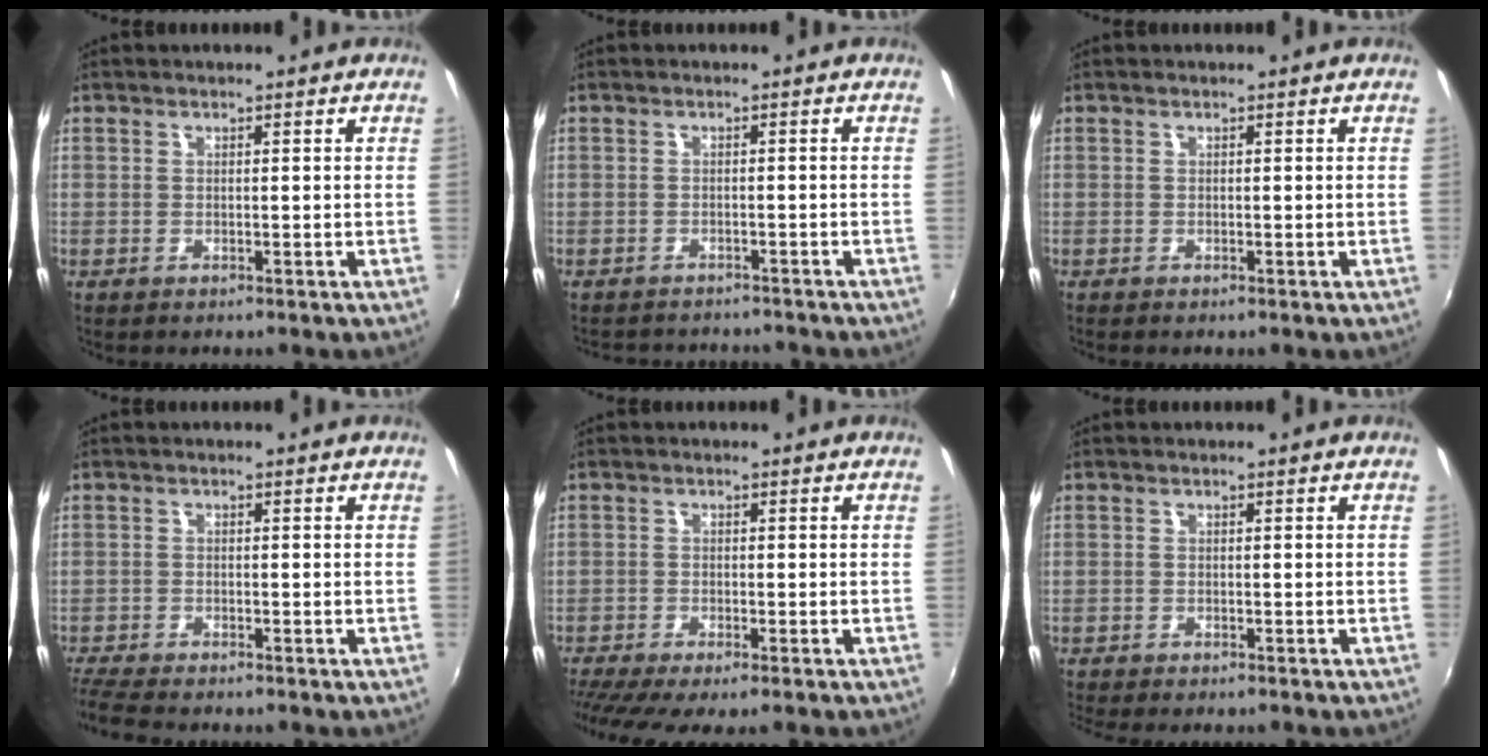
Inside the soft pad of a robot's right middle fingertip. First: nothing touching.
{"total": 6.8, "force": [-6.3, 1.7, 1.8], "torque": [-0.047, -0.012, -0.089]}
{"total": 0.0}
{"total": 6.0, "force": [-5.5, 0.6, 2.4], "torque": [-0.072, -0.029, -0.101]}
{"total": 7.1, "force": [-5.8, 0.3, 4.0], "torque": [-0.094, -0.034, -0.098]}
{"total": 3.5, "force": [-3.1, 0.6, 1.6], "torque": [-0.037, -0.018, -0.052]}